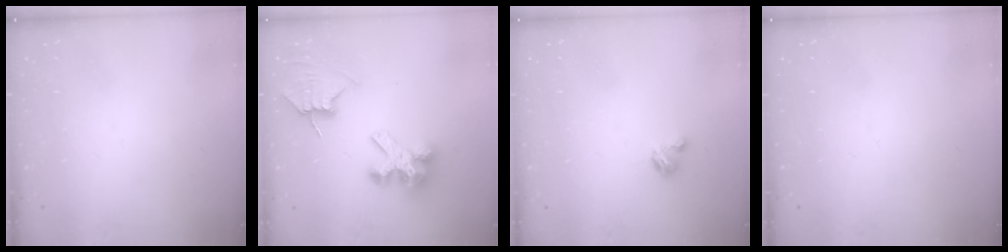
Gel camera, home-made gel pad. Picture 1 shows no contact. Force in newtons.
{"total": 7.2, "press": 7.2, "slide": 0.6}
{"total": 2.9, "press": 2.9, "slide": 0.3}
{"total": 0.0}